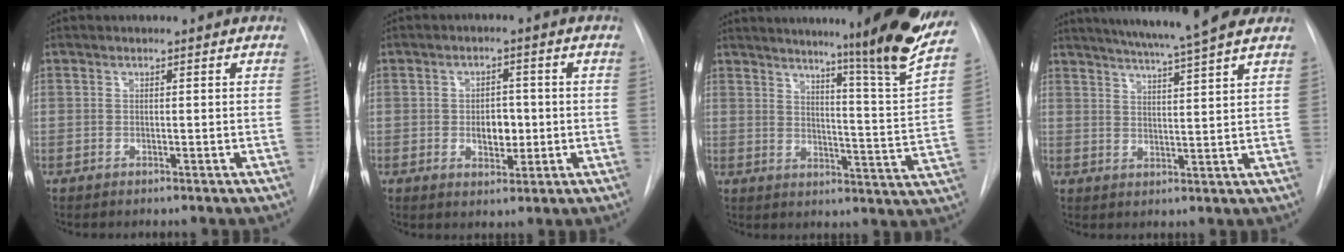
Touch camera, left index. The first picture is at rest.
{"total": 4.5, "force": [-0.4, 2.7, 3.5], "torque": [-0.047, 0.003, 0.001]}
{"total": 18.8, "force": [15.5, -1.7, 10.5], "torque": [-0.141, -0.071, 0.190]}
{"total": 14.1, "force": [12.1, 0.3, 7.4], "torque": [-0.120, 0.014, 0.163]}